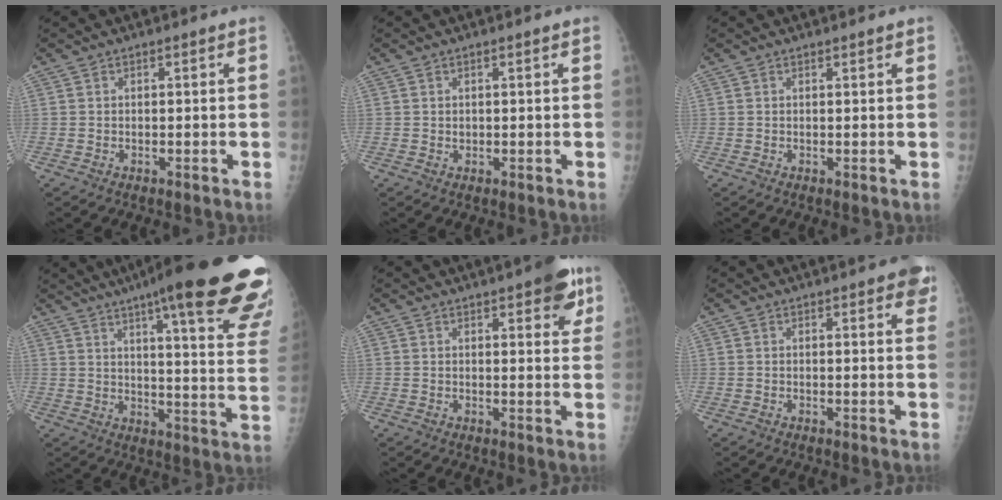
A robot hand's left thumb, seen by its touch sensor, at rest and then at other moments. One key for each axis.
{"total": 0.7, "fx": 0.4, "fy": 0.3, "fz": 0.5, "tx": -0.002, "ty": -0.002, "tz": 0.008}
{"total": 0.7, "fx": 0.6, "fy": -0.1, "fz": 0.4, "tx": -0.009, "ty": -0.001, "tz": 0.012}
{"total": 30.1, "fx": 20.4, "fy": 4.2, "fz": 21.8, "tx": -0.226, "ty": -0.081, "tz": 0.262}
{"total": 7.7, "fx": 4.3, "fy": 2.5, "fz": 5.9, "tx": -0.052, "ty": -0.015, "tz": 0.050}
{"total": 5.2, "fx": 3.0, "fy": 1.4, "fz": 4.0, "tx": -0.027, "ty": -0.002, "tz": 0.031}